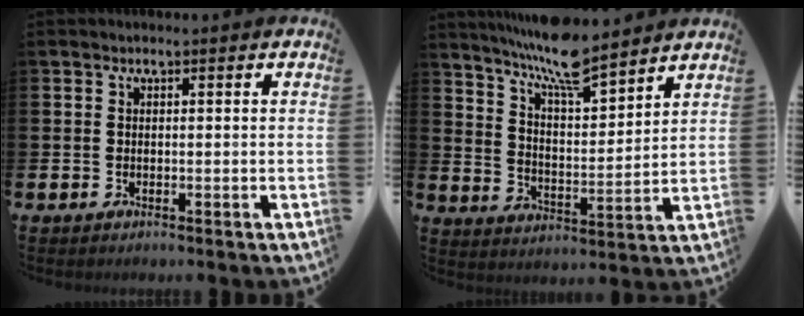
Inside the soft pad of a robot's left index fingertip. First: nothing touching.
{"total": 8.9, "force": [8.3, 1.0, 3.1], "torque": [-0.093, -0.048, 0.150]}